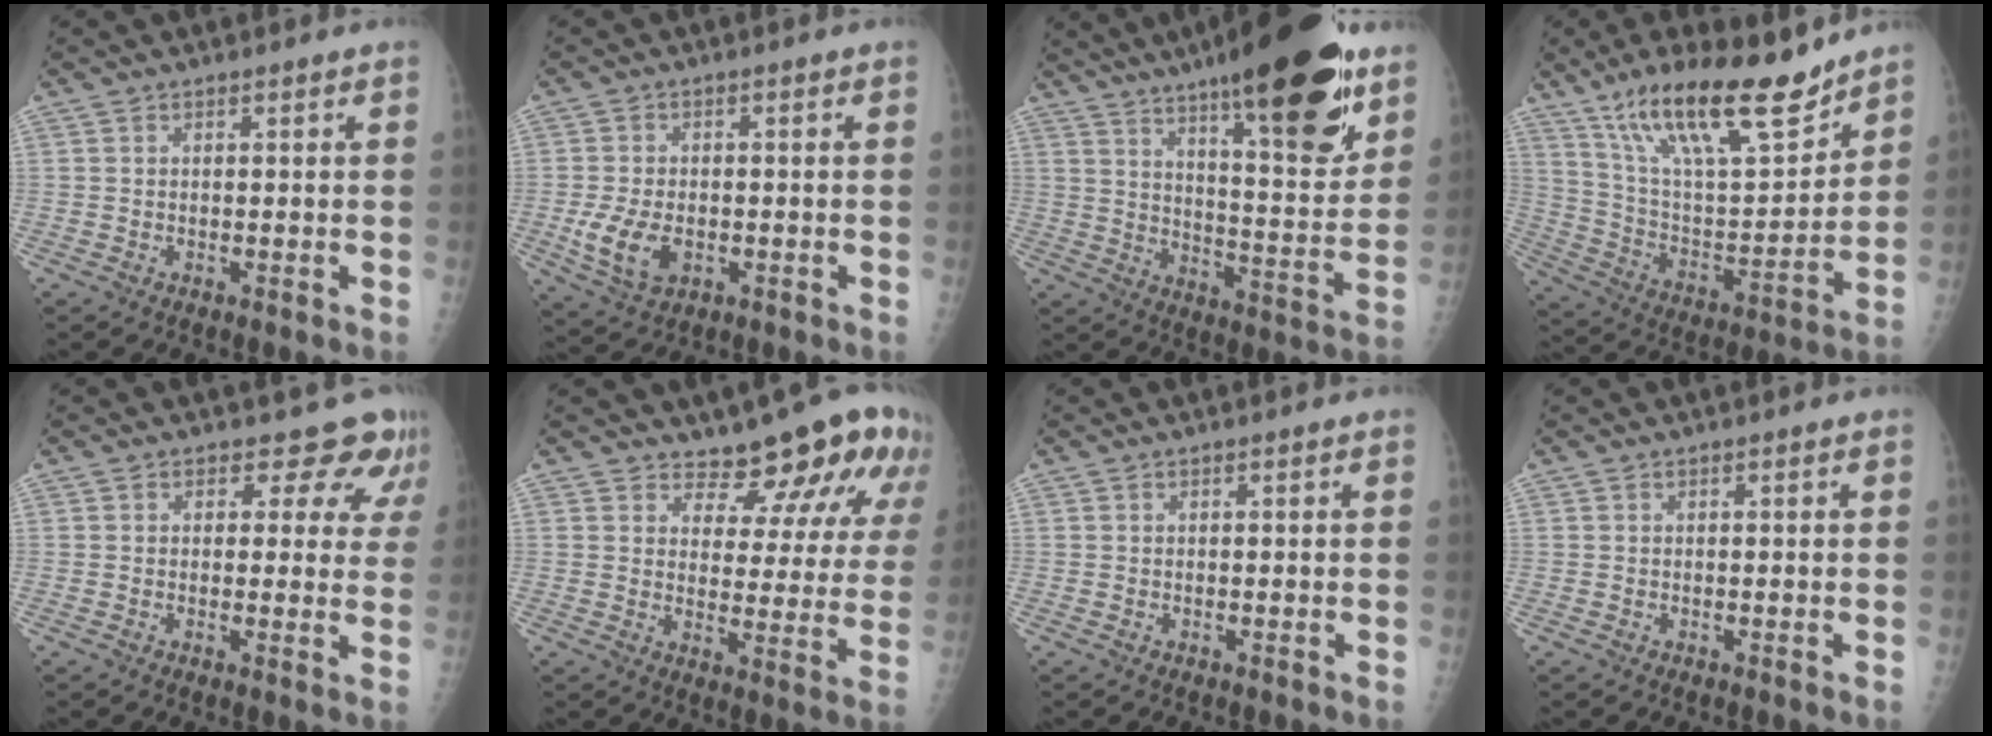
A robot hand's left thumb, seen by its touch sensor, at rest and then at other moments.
{"total": 7.8, "force": [-1.9, 5.1, 5.6], "torque": [-0.106, -0.002, -0.026]}
{"total": 25.6, "force": [16.2, 6.5, 18.8], "torque": [-0.252, -0.068, 0.247]}
{"total": 22.4, "force": [16.0, 6.4, 14.3], "torque": [-0.213, -0.071, 0.283]}
{"total": 7.1, "force": [5.8, 4.0, 1.3], "torque": [0.029, -0.026, 0.045]}
{"total": 14.2, "force": [11.7, 5.7, 5.7], "torque": [-0.020, -0.082, 0.132]}
{"total": 0.0}
{"total": 0.0}